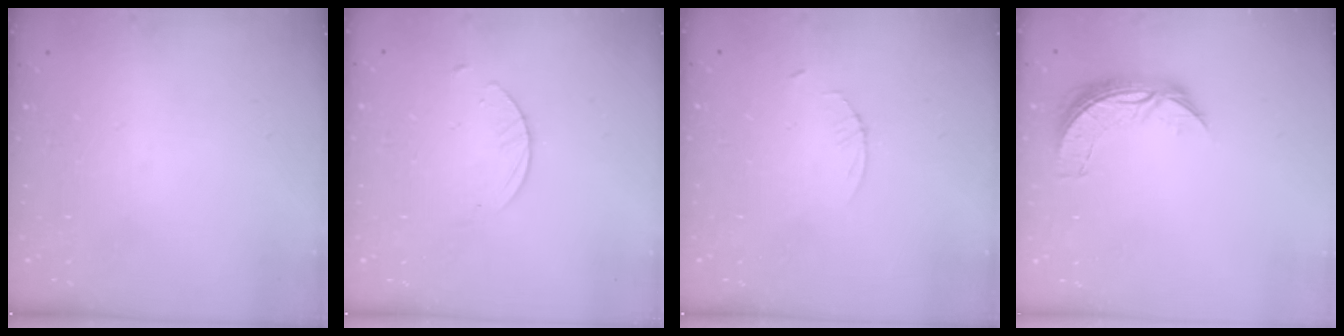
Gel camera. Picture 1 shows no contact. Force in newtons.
{"total": 2.7, "press": 2.6, "slide": 0.3}
{"total": 2.3, "press": 2.3, "slide": 0.3}
{"total": 7.3, "press": 7.3, "slide": 0.2}